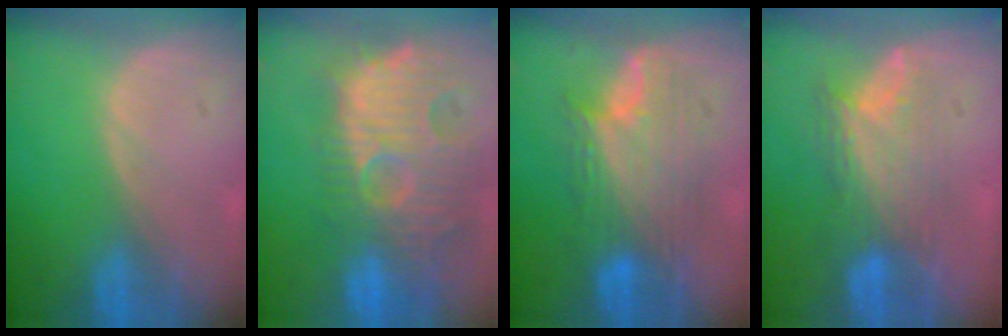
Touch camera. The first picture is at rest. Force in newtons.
{"total": 14.3, "press": 12.5, "slide": 6.9}
{"total": 8.7, "press": 8.7, "slide": 0.3}
{"total": 7.4, "press": 7.1, "slide": 1.9}